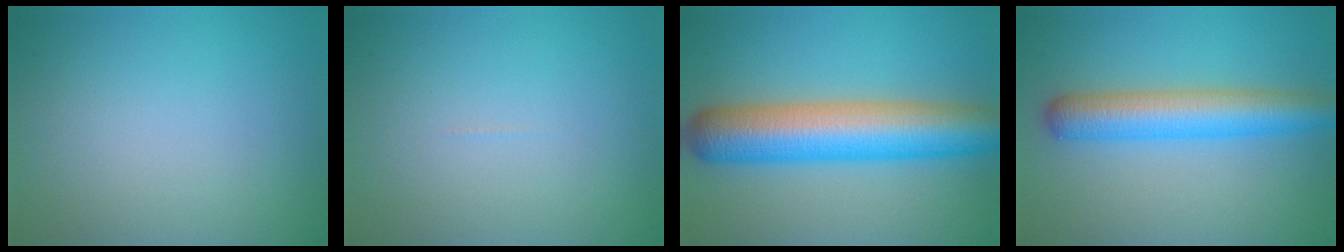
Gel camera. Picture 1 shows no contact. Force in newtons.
{"total": 0.0}
{"total": 10.1, "press": 10.1, "slide": 0.3}
{"total": 5.9, "press": 5.9, "slide": 0.1}